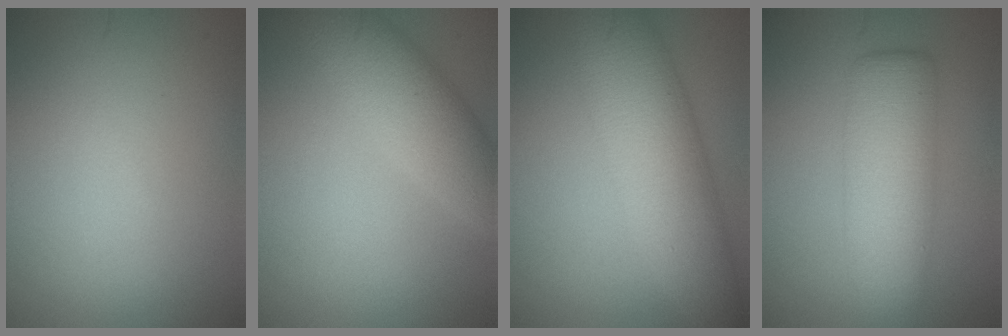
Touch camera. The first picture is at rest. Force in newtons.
{"total": 5.1, "press": 5.1, "slide": 0.2}
{"total": 8.6, "press": 8.6, "slide": 0.2}
{"total": 6.7, "press": 6.7, "slide": 0.2}